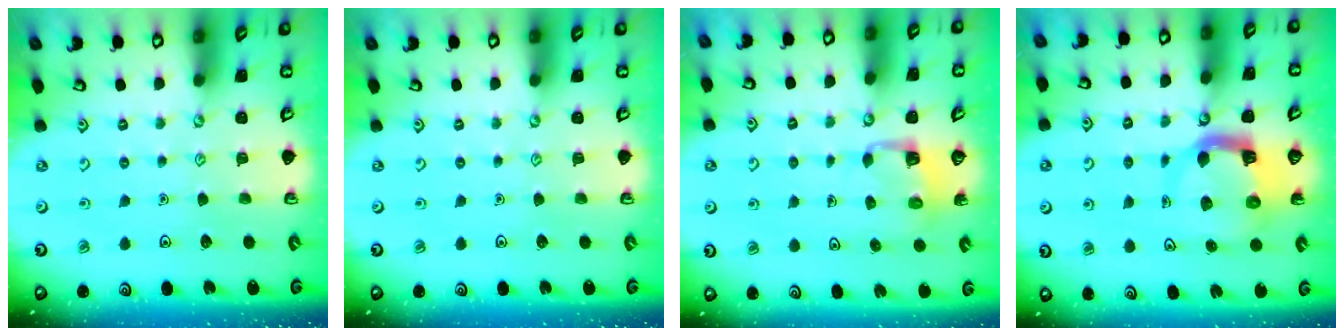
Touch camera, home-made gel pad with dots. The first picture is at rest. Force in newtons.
{"total": 0.0}
{"total": 3.5, "press": 3.5, "slide": 0.2}
{"total": 7.9, "press": 7.9, "slide": 1.1}